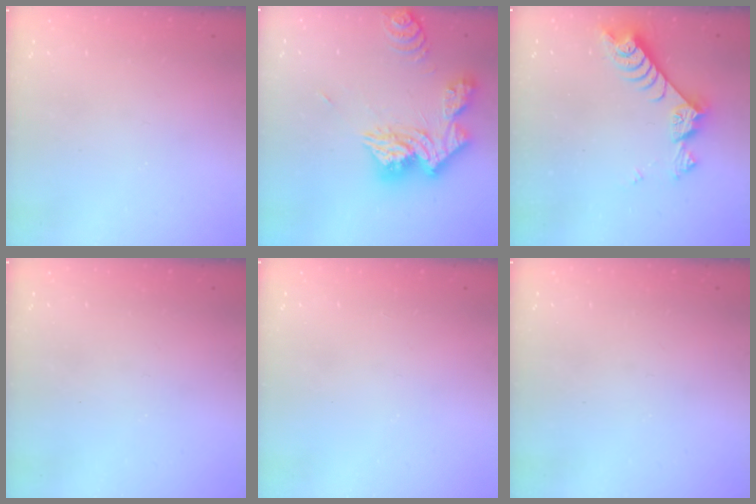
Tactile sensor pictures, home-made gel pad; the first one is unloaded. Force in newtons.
{"total": 18.5, "press": 18.4, "slide": 1.6}
{"total": 7.7, "press": 7.6, "slide": 1.2}
{"total": 0.0}
{"total": 1.7, "press": 1.7, "slide": 0.2}
{"total": 0.0}